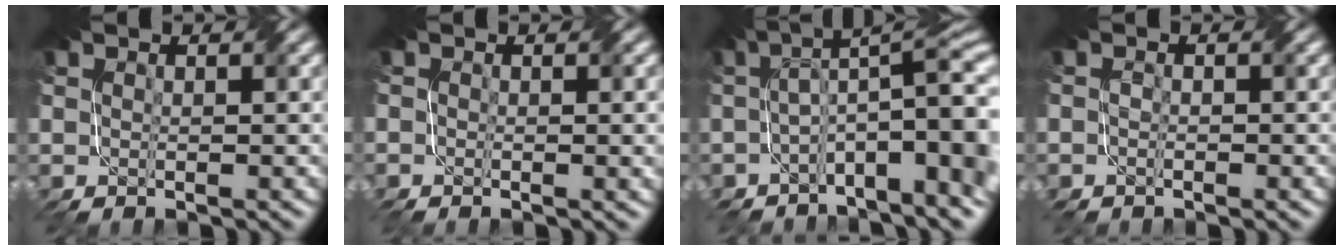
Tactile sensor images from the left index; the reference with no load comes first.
{"total": 1.6, "force": [-1.3, 0.4, 1.0], "torque": [0.003, 0.001, -0.008]}
{"total": 7.4, "force": [-3.2, 1.5, 6.5], "torque": [-0.097, 0.006, -0.040]}
{"total": 1.8, "force": [-1.7, 0.0, -0.7], "torque": [0.010, -0.003, -0.010]}